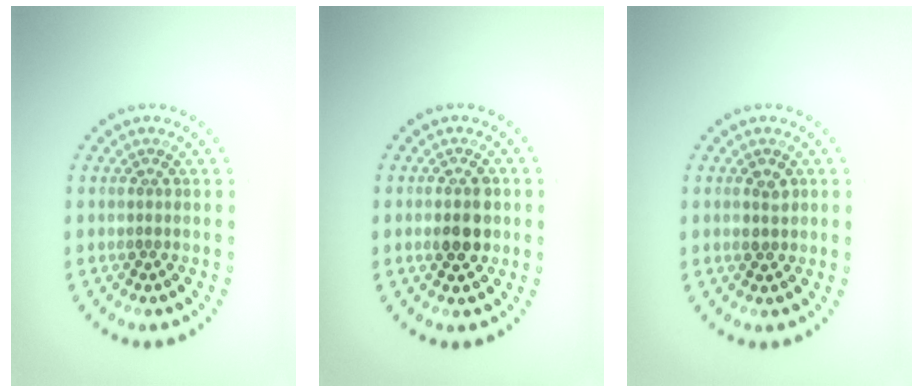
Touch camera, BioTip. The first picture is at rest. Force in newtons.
{"total": 2.9, "press": 2.9, "slide": 0.2}
{"total": 1.4, "press": 1.4, "slide": 0.2}